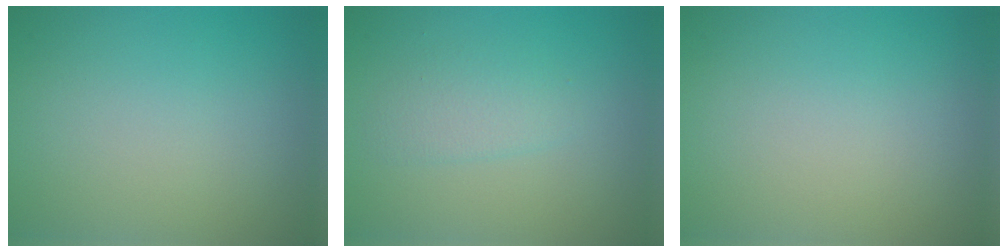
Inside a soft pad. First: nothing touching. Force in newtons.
{"total": 1.8, "press": 1.8, "slide": 0.1}
{"total": 0.0}